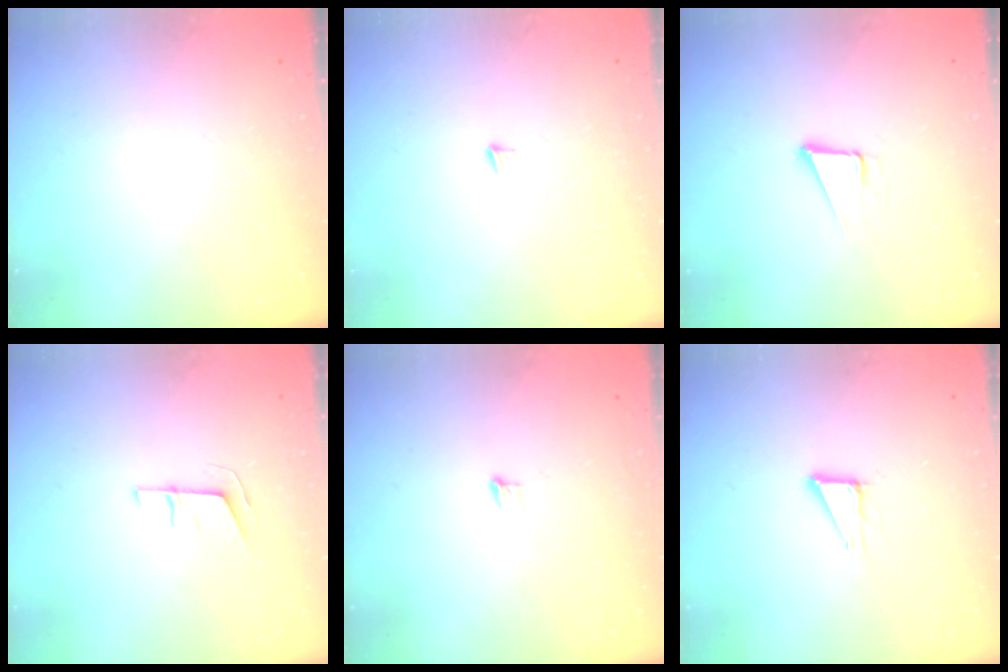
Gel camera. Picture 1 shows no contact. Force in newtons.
{"total": 5.2, "press": 5.2, "slide": 0.3}
{"total": 3.7, "press": 2.9, "slide": 2.2}
{"total": 6.1, "press": 6.1, "slide": 1.0}
{"total": 3.9, "press": 3.8, "slide": 0.9}
{"total": 5.1, "press": 5.1, "slide": 0.5}